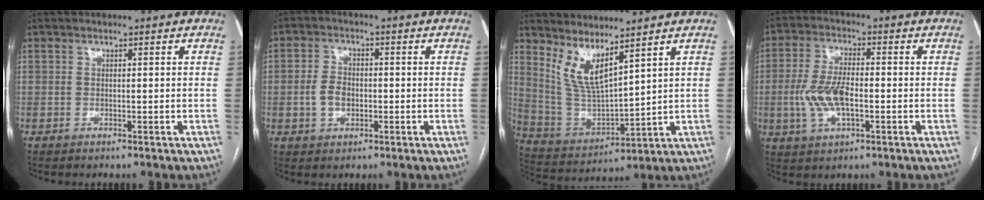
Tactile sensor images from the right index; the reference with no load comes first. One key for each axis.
{"total": 4.3, "fx": -0.8, "fy": 3.1, "fz": 2.9, "tx": -0.062, "ty": 0.009, "tz": -0.011}
{"total": 8.4, "fx": 6.0, "fy": 1.3, "fz": 5.8, "tx": -0.128, "ty": -0.018, "tz": 0.139}
{"total": 8.3, "fx": -1.5, "fy": 3.3, "fz": 7.5, "tx": -0.165, "ty": 0.005, "tz": -0.026}